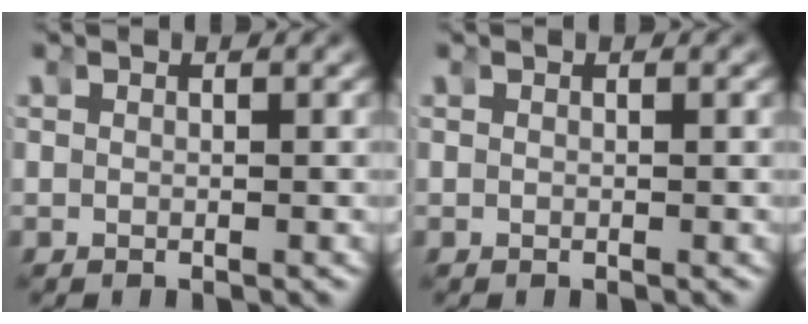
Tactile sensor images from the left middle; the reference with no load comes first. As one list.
[{"total": 0.0}]